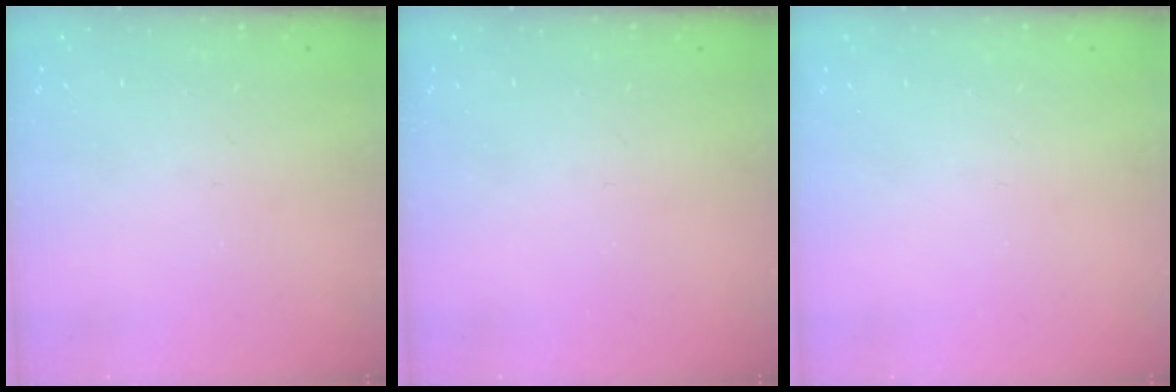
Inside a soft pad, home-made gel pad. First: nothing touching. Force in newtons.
{"total": 0.0}
{"total": 0.0}